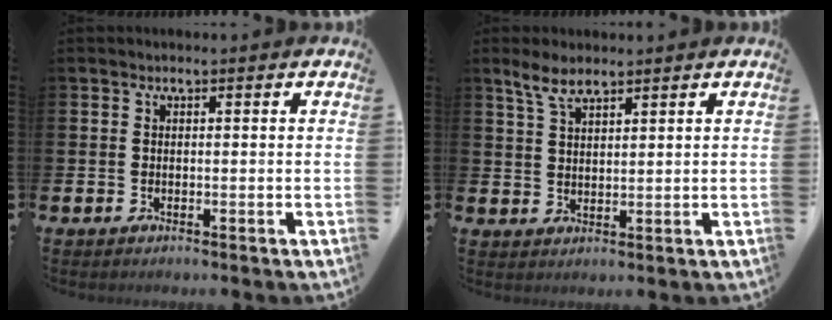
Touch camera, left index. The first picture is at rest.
{"total": 4.7, "force": [3.8, 1.4, 2.3], "torque": [-0.053, -0.006, 0.067]}